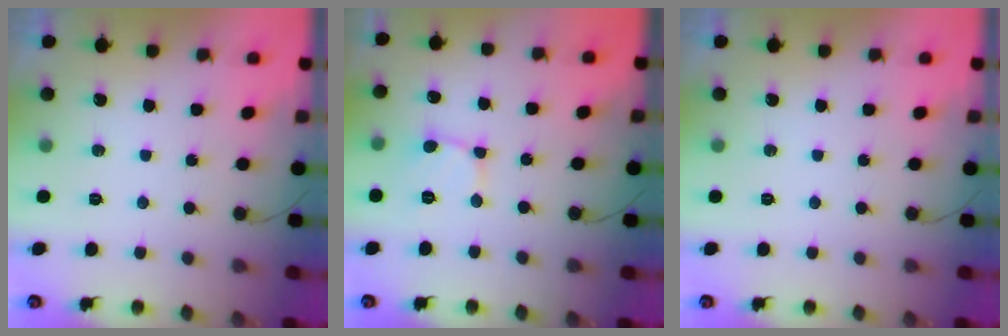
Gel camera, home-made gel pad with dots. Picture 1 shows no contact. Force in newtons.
{"total": 2.1, "press": 2.1, "slide": 0.2}
{"total": 0.0}